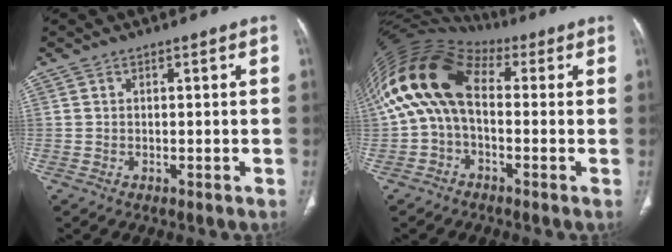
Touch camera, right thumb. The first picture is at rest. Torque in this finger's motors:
{"motor_torque": [0.82, 0.82, 1.40, -0.87, 0.58]}